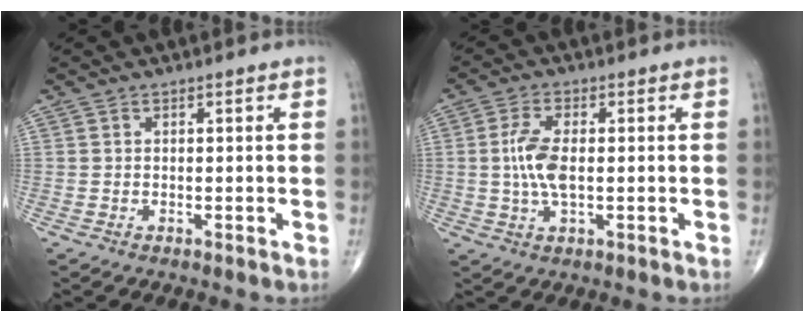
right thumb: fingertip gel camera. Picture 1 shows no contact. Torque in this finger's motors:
{"motor_torque": [1.46, 1.37, 1.06, 0.14, 0.35]}